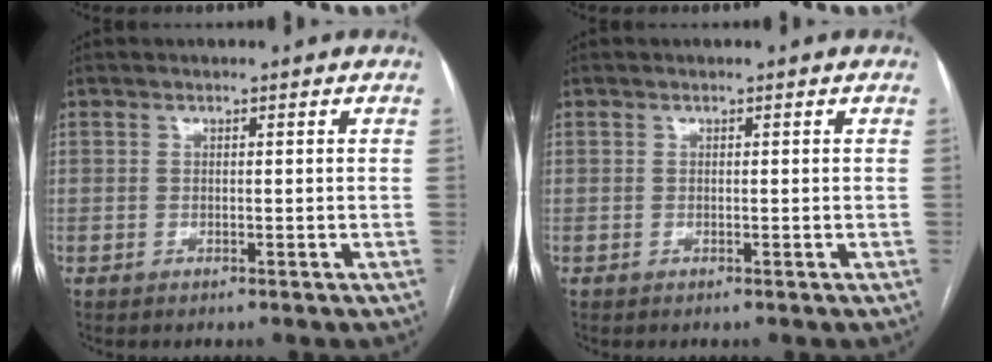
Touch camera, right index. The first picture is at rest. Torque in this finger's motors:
{"motor_torque": [0.00, 0.00, 0.00, 0.00]}